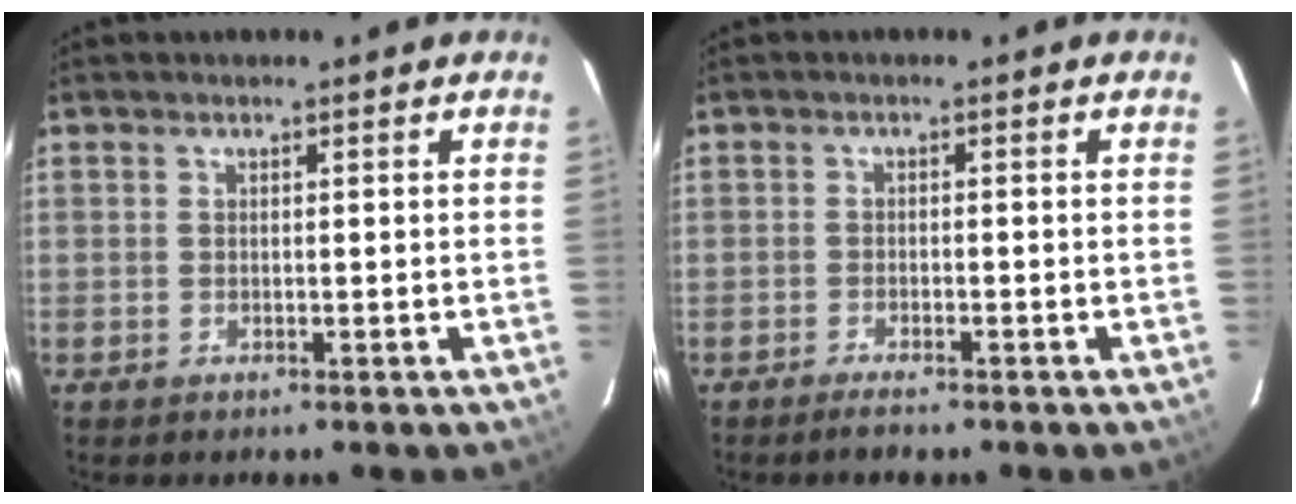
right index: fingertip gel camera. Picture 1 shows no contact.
{"total": 2.4, "force": [-2.0, 0.5, 1.2], "torque": [-0.033, -0.003, -0.038]}